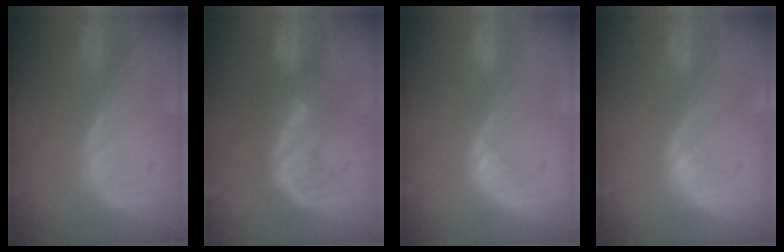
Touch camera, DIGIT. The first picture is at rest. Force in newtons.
{"total": 7.8, "press": 7.7, "slide": 1.2}
{"total": 2.4, "press": 2.3, "slide": 0.5}
{"total": 0.9, "press": 0.9, "slide": 0.3}